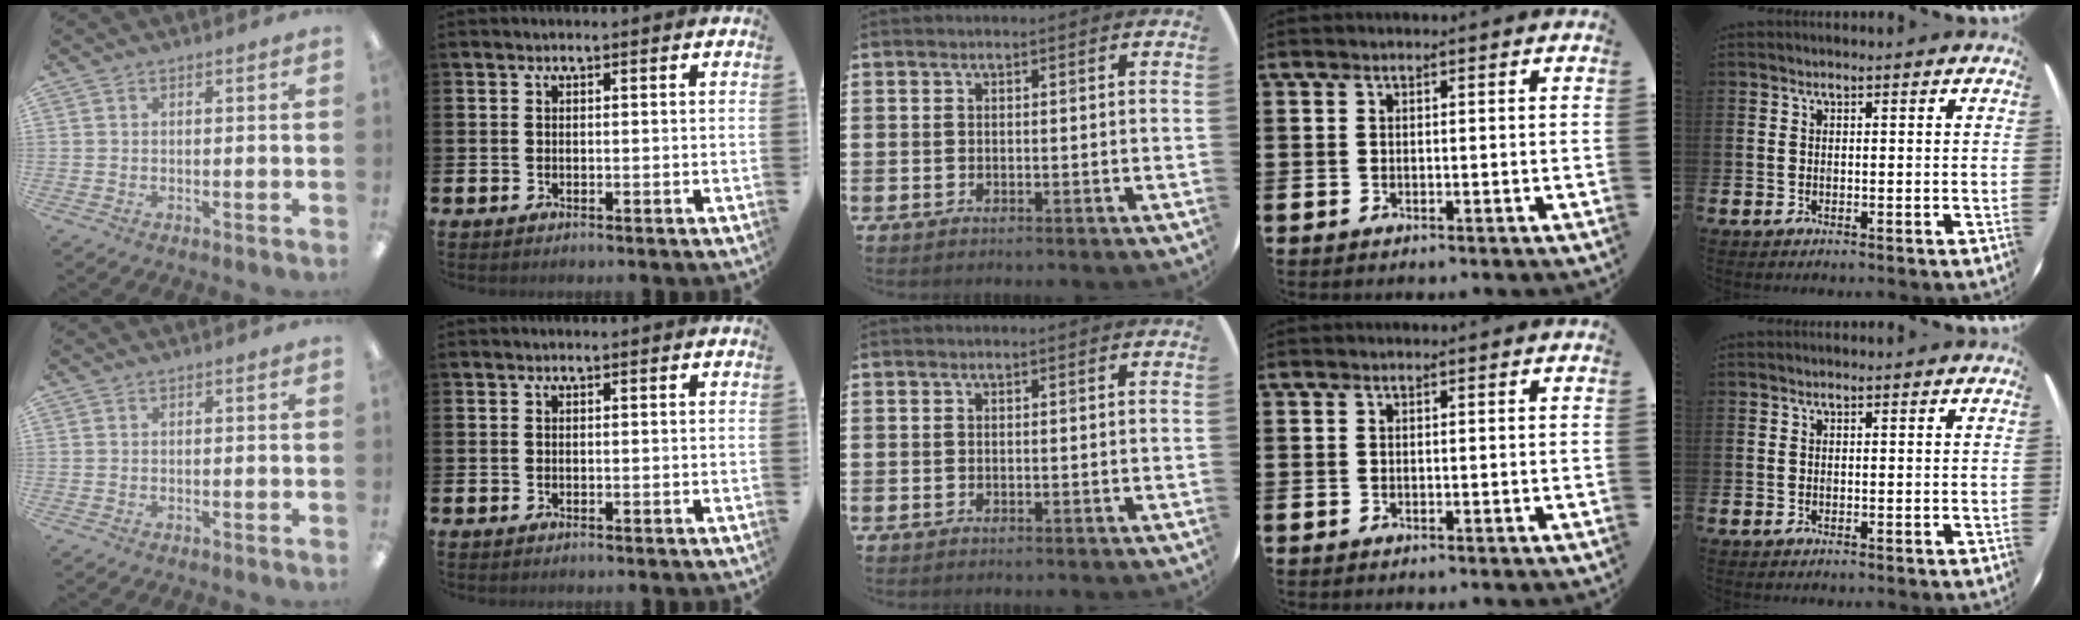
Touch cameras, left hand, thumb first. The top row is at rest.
{}